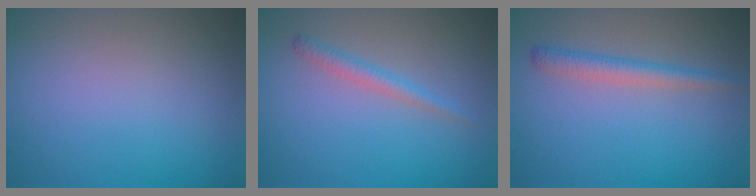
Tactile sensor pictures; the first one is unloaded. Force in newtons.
{"total": 1.5, "press": 1.5, "slide": 0.0}
{"total": 2.1, "press": 2.1, "slide": 0.1}